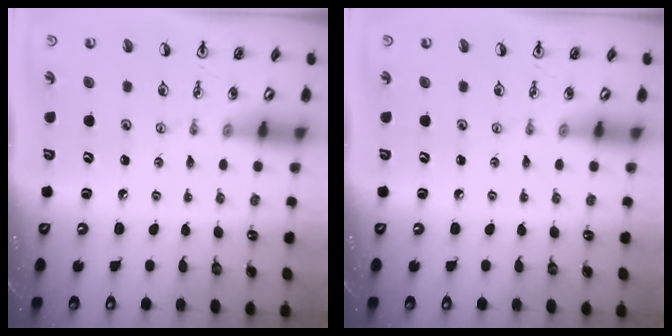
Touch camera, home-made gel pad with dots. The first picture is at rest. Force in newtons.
{"total": 0.0}